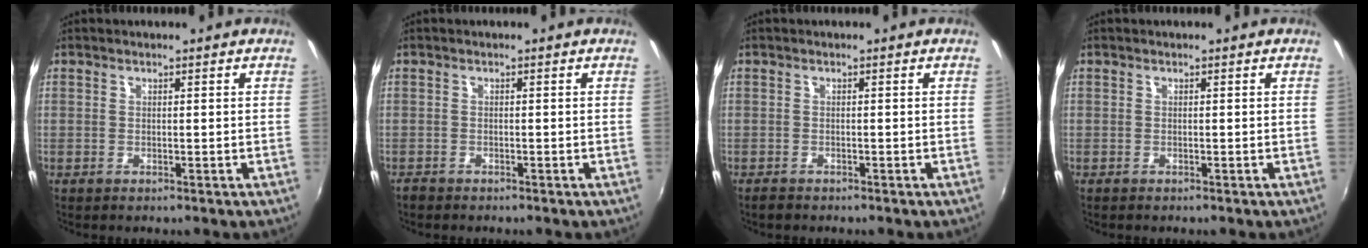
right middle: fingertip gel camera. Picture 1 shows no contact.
{"total": 1.3, "force": [-1.2, 0.5, 0.2], "torque": [-0.009, -0.004, -0.023]}
{"total": 1.4, "force": [-1.2, 0.6, 0.3], "torque": [-0.010, -0.004, -0.022]}
{"total": 0.0}